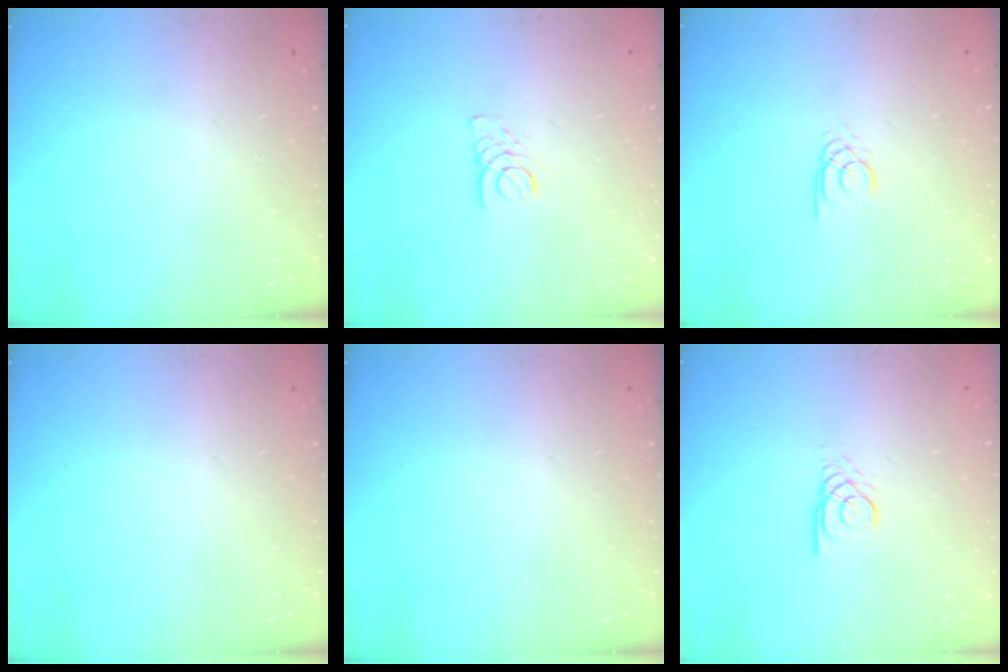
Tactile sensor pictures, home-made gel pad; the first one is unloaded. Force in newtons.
{"total": 1.9, "press": 1.9, "slide": 0.2}
{"total": 1.6, "press": 1.6, "slide": 0.2}
{"total": 0.0}
{"total": 0.0}
{"total": 2.6, "press": 2.6, "slide": 0.1}